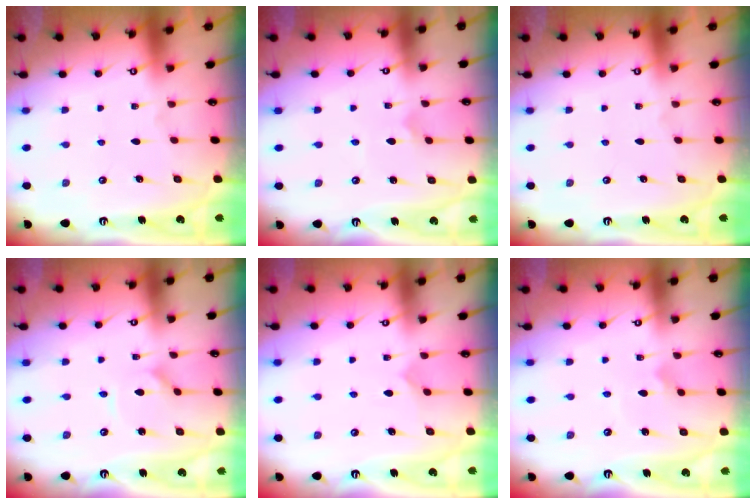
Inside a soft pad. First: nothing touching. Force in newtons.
{"total": 2.3, "press": 2.3, "slide": 0.2}
{"total": 0.0}
{"total": 2.2, "press": 2.2, "slide": 0.4}
{"total": 2.8, "press": 2.7, "slide": 0.2}
{"total": 3.4, "press": 3.4, "slide": 0.3}